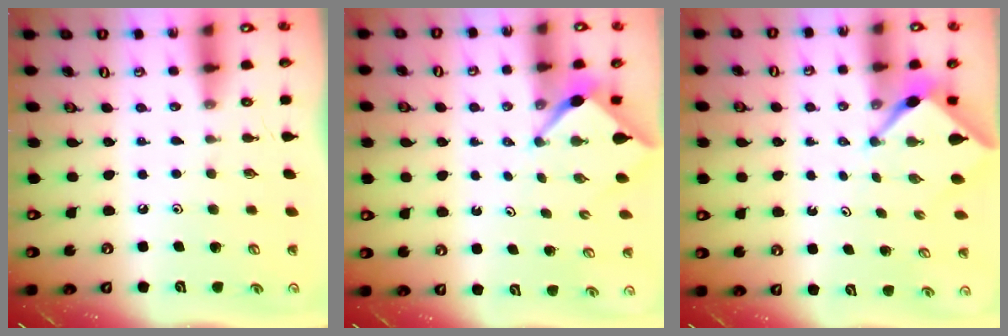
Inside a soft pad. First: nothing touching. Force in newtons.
{"total": 2.4, "press": 2.4, "slide": 0.2}
{"total": 2.3, "press": 2.3, "slide": 0.3}